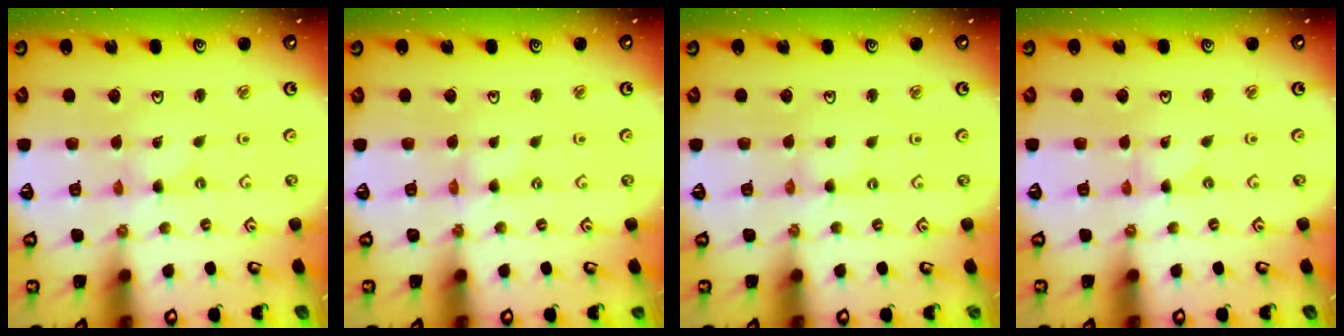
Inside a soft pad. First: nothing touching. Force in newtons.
{"total": 0.0}
{"total": 0.0}
{"total": 0.0}